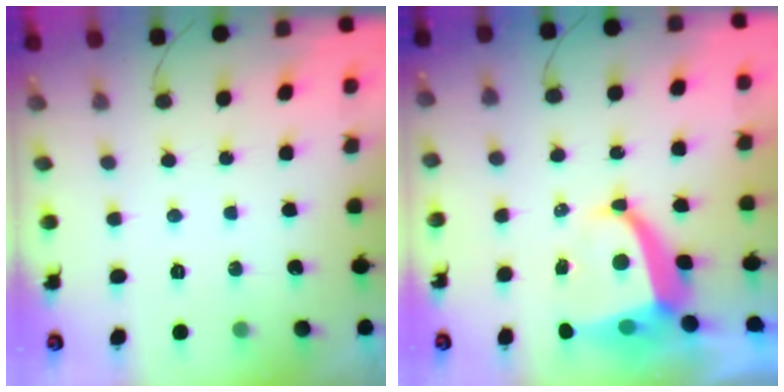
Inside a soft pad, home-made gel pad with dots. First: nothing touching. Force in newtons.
{"total": 7.8, "press": 7.7, "slide": 1.0}